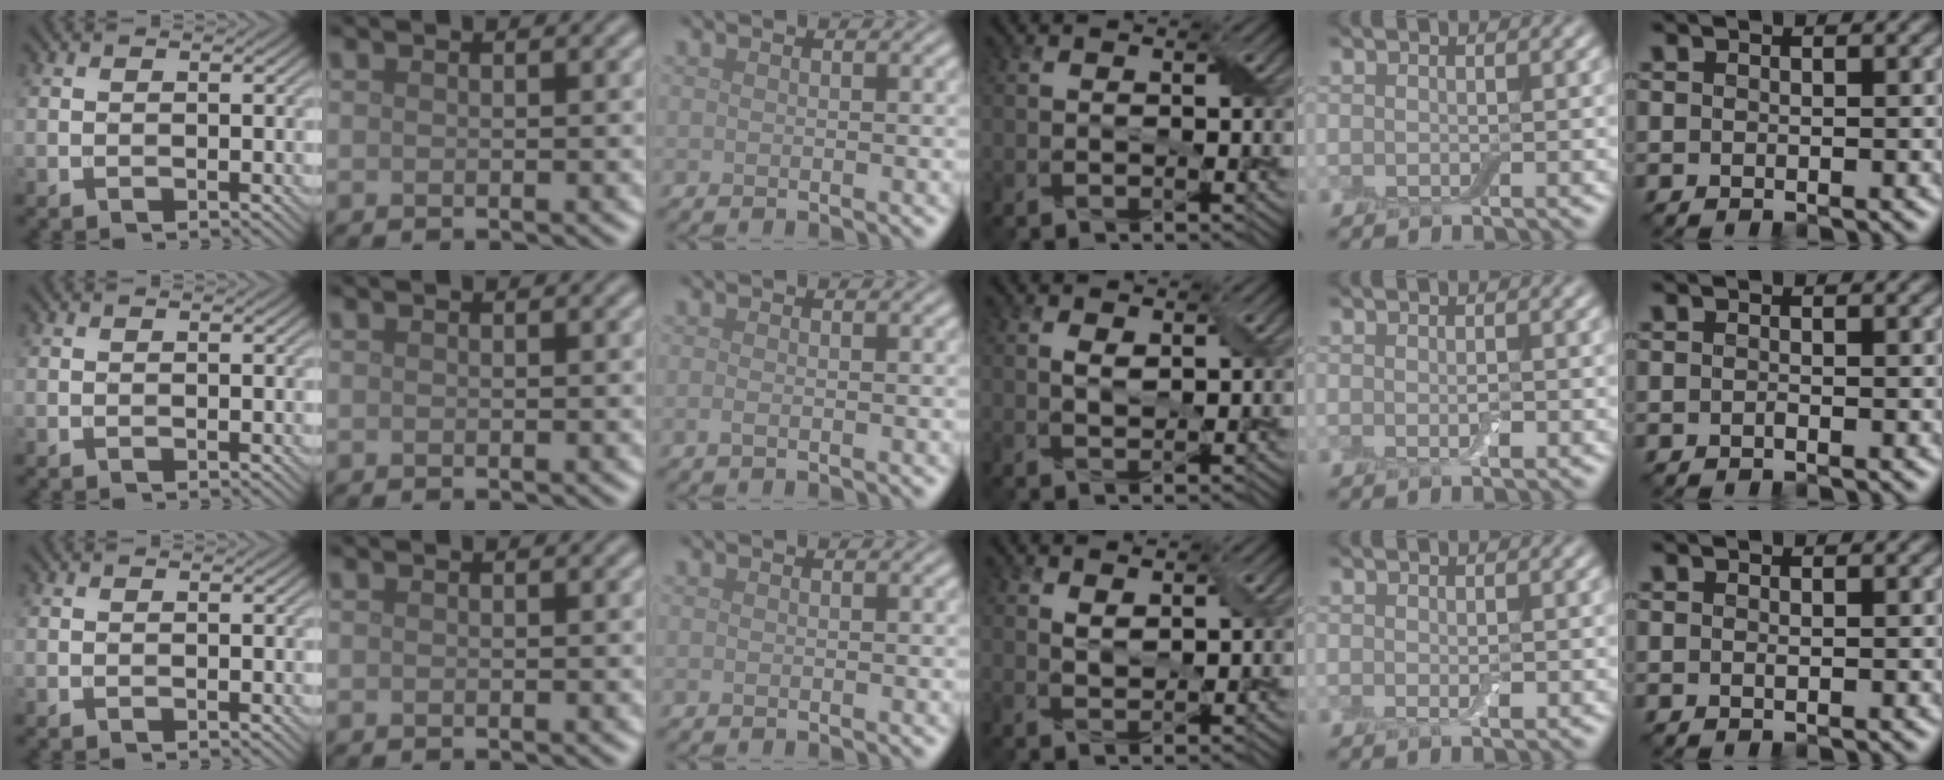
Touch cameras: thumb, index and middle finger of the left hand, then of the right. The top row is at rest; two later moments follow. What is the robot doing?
{"motion": "fold", "object": "aluminum foil"}